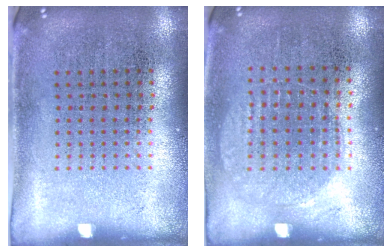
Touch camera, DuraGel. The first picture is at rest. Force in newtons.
{"total": 1.0, "press": 0.9, "slide": 0.3}